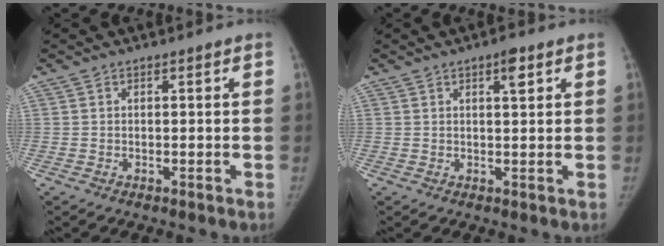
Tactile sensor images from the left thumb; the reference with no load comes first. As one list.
[{"total": 2.9, "force": [1.5, 0.9, 2.3], "torque": [-0.030, -0.005, 0.021]}]